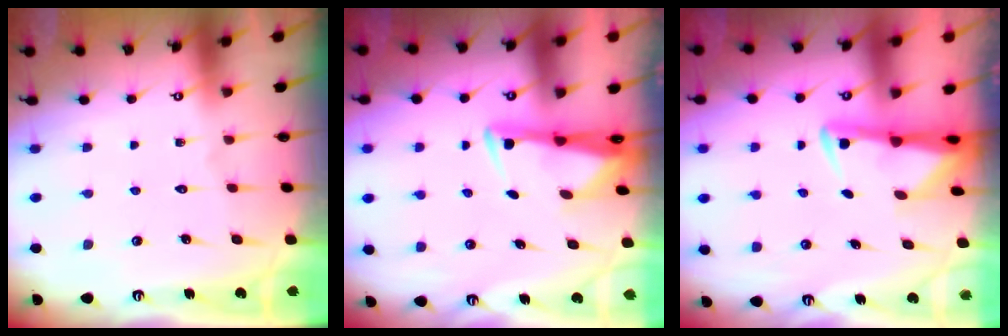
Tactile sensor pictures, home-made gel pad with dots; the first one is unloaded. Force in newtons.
{"total": 3.0, "press": 2.8, "slide": 0.9}
{"total": 2.9, "press": 2.9, "slide": 0.4}